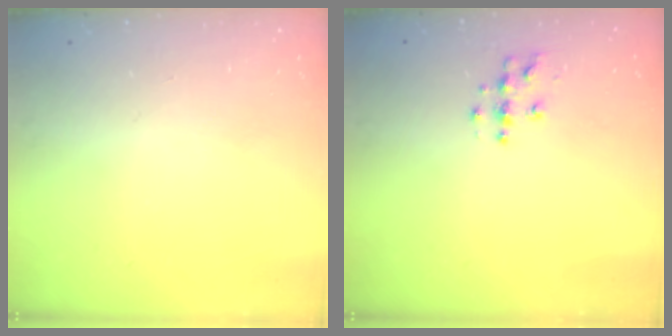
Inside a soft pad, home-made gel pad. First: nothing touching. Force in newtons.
{"total": 5.0, "press": 5.0, "slide": 0.2}